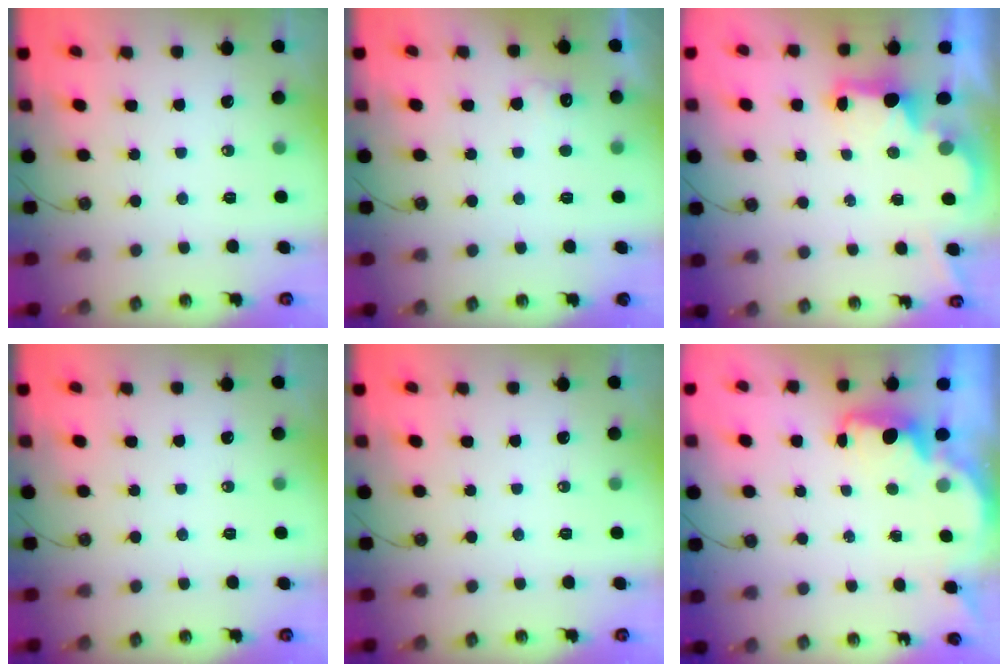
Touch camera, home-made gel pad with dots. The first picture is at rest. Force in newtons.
{"total": 5.3, "press": 5.1, "slide": 1.2}
{"total": 2.2, "press": 2.1, "slide": 0.7}
{"total": 0.0}
{"total": 0.0}
{"total": 1.8, "press": 1.6, "slide": 0.7}